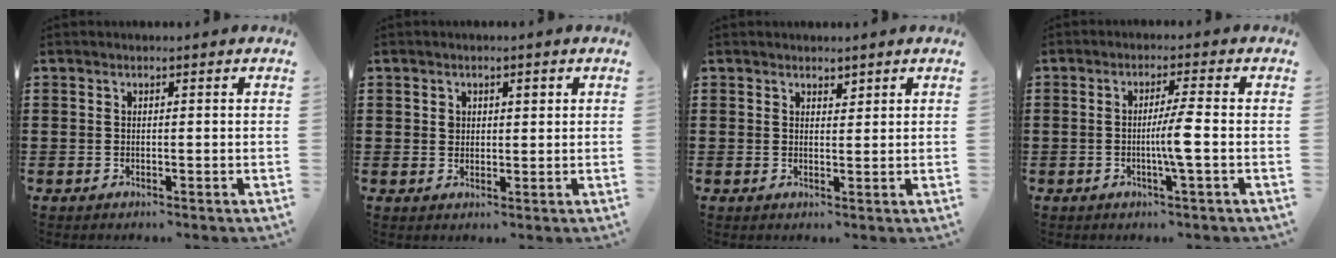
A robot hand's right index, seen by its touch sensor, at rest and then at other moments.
{"total": 1.7, "force": [0.6, 1.2, 1.1], "torque": [-0.016, 0.003, 0.009]}
{"total": 1.5, "force": [1.4, 0.6, 0.1], "torque": [0.004, -0.001, 0.026]}
{"total": 4.5, "force": [-0.8, -0.6, 4.4], "torque": [-0.086, -0.011, -0.022]}